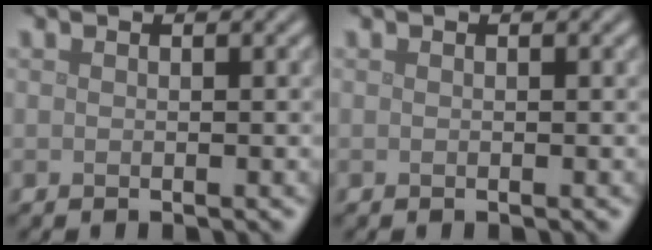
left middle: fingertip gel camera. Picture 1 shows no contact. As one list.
[{"total": 0.0}]